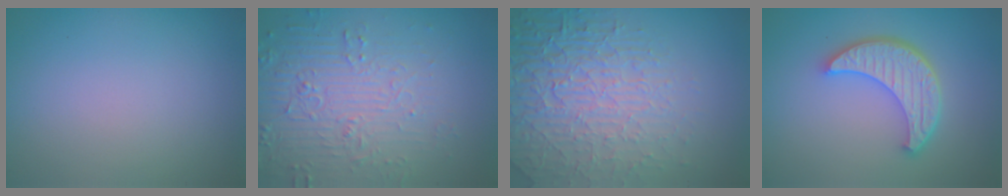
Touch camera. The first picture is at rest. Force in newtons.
{"total": 4.4, "press": 4.3, "slide": 0.7}
{"total": 7.0, "press": 5.6, "slide": 4.2}
{"total": 5.5, "press": 4.2, "slide": 3.4}